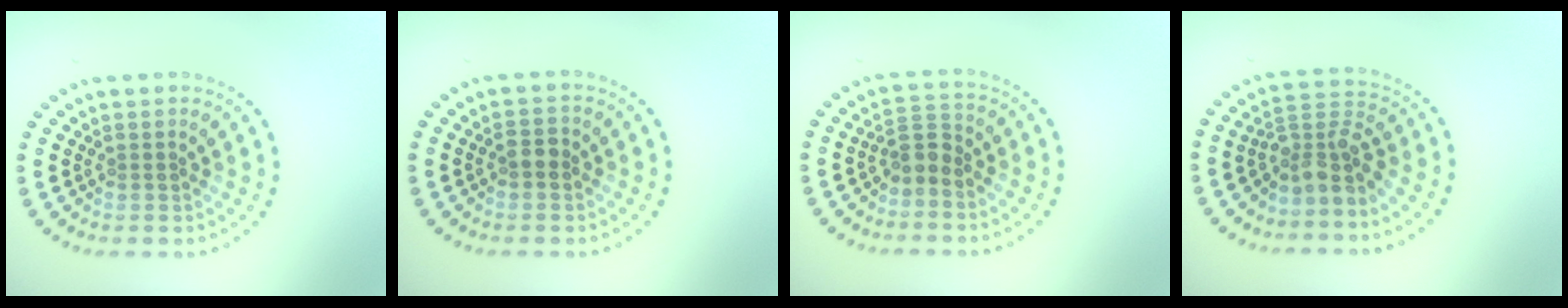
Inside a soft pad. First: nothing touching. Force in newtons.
{"total": 1.6, "press": 1.6, "slide": 0.2}
{"total": 2.0, "press": 1.7, "slide": 1.1}
{"total": 3.6, "press": 2.8, "slide": 2.3}